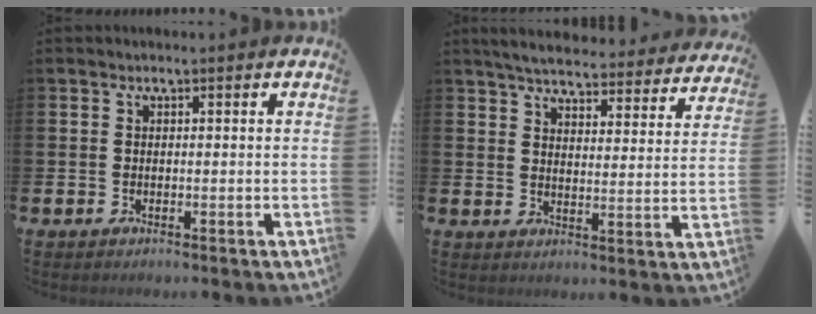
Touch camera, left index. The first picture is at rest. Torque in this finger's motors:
{"motor_torque": [1.07, -1.07, 0.38, 0.12]}